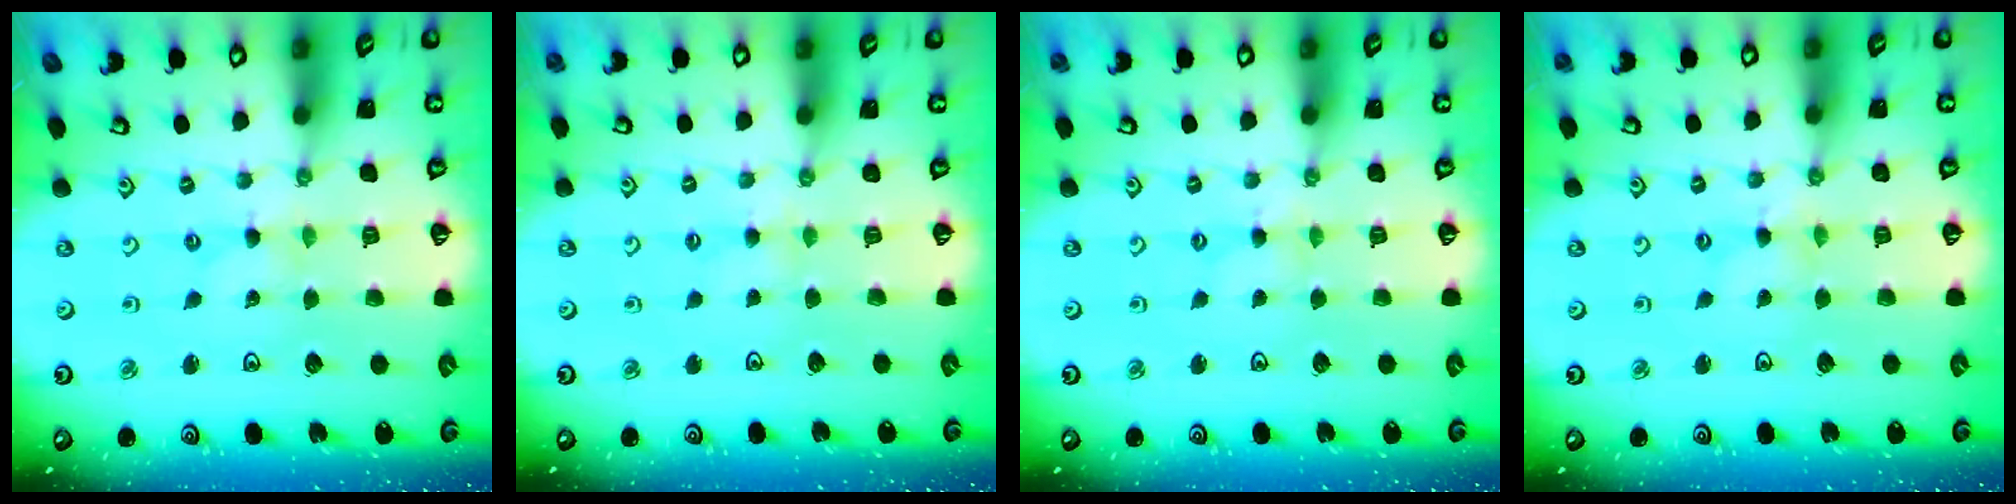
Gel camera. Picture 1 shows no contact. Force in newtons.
{"total": 1.9, "press": 1.8, "slide": 0.4}
{"total": 1.7, "press": 1.6, "slide": 0.3}
{"total": 0.0}